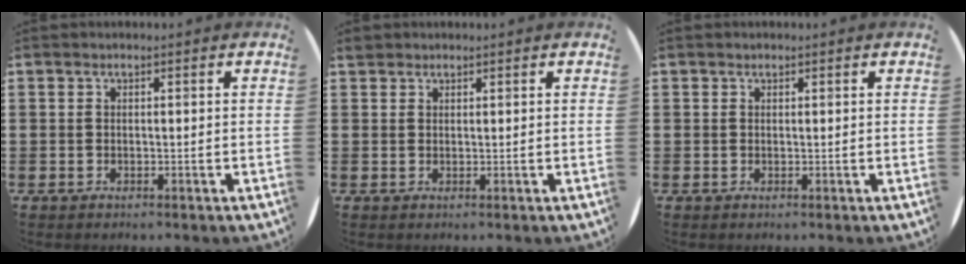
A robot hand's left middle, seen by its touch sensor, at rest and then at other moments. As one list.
[{"total": 1.1, "force": [1.0, 0.4, -0.1], "torque": [-0.001, 0.003, 0.020]}, {"total": 0.0}]